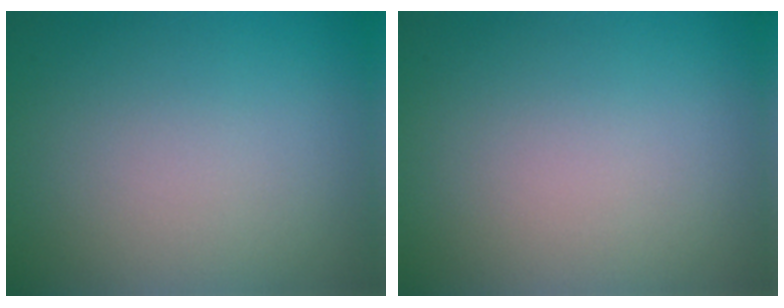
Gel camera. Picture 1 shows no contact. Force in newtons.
{"total": 0.0}